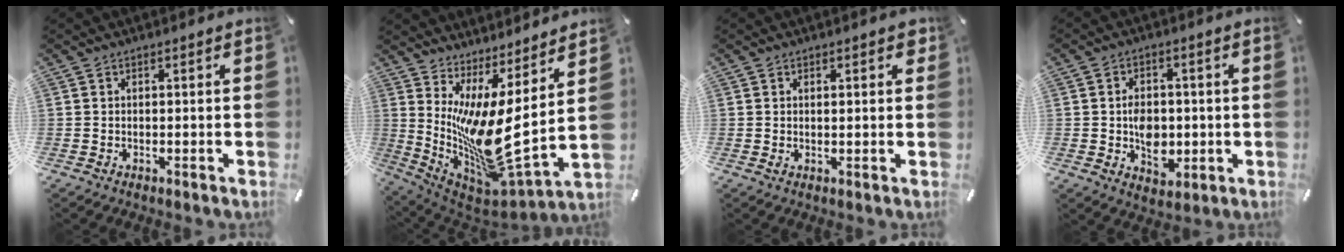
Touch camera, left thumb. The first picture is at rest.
{"total": 14.8, "force": [0.9, 3.5, 14.4], "torque": [-0.298, -0.073, 0.019]}
{"total": 1.8, "force": [1.0, 0.8, 1.2], "torque": [-0.011, -0.003, 0.013]}
{"total": 8.0, "force": [-1.1, 6.2, 5.0], "torque": [-0.070, 0.000, -0.019]}